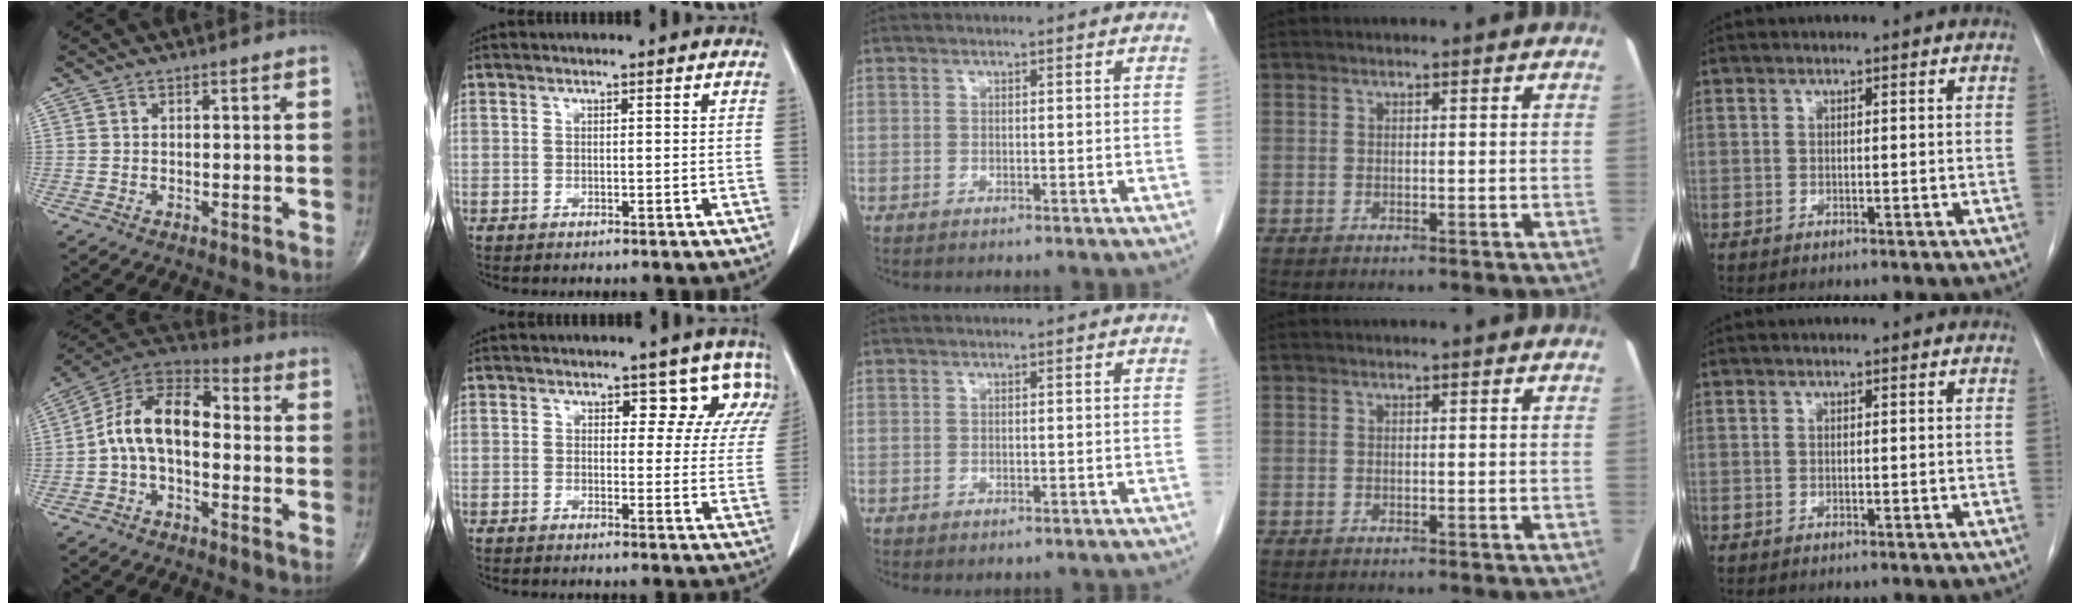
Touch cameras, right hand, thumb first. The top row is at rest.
{"thumb": {"total": 12.5, "force": [-1.1, 7.3, 10.1], "torque": [-0.165, 0.045, -0.035]}, "index": {"total": 7.0, "force": [5.1, 4.0, 2.8], "torque": [-0.005, -0.001, 0.035]}, "middle": {"total": 2.8, "force": [-2.3, 1.1, 1.1], "torque": [-0.010, -0.002, -0.024]}}